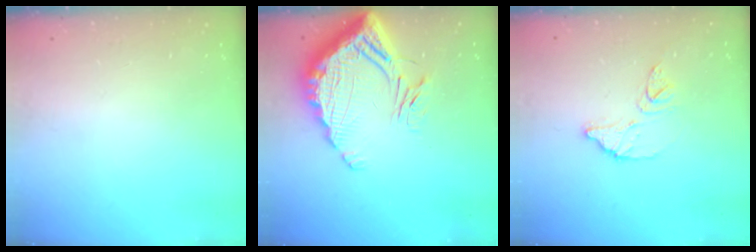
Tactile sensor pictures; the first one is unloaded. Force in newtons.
{"total": 17.5, "press": 17.4, "slide": 1.5}
{"total": 10.7, "press": 10.6, "slide": 0.7}